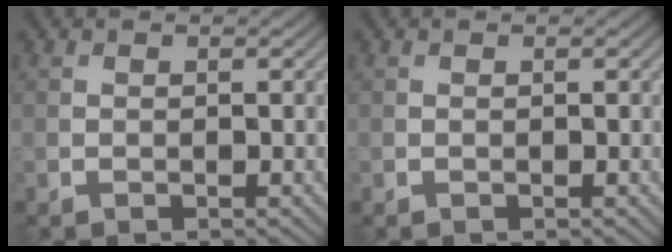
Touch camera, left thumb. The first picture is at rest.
{"total": 0.0}